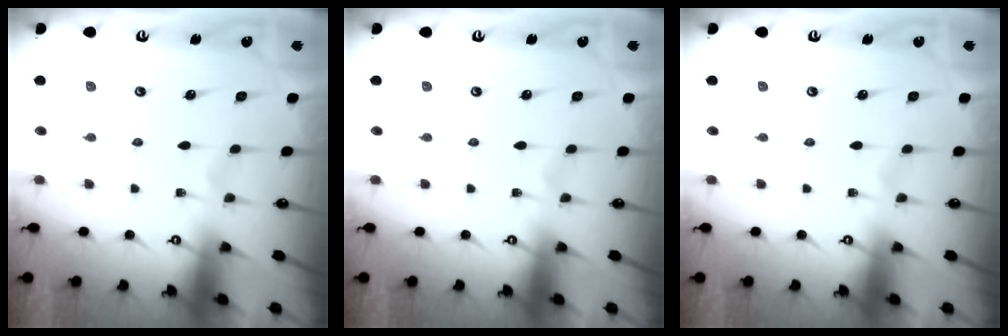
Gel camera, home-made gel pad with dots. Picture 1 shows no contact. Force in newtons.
{"total": 0.0}
{"total": 0.0}